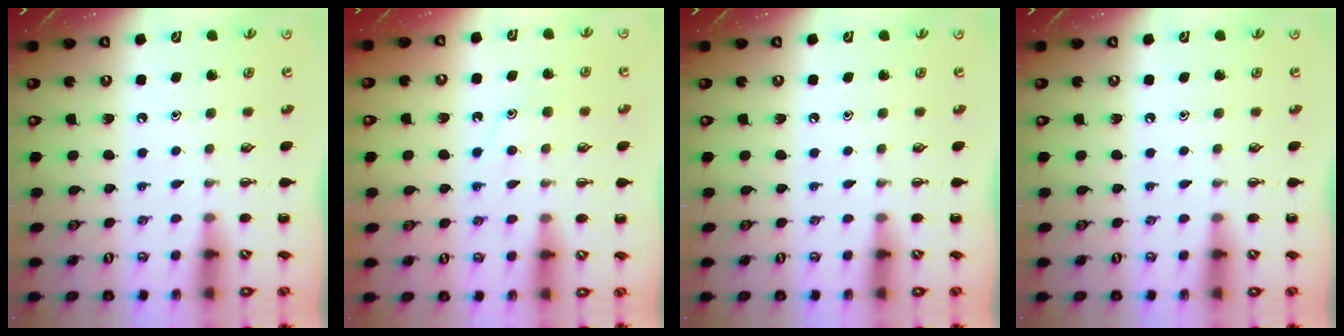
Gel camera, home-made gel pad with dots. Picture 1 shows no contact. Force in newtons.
{"total": 10.2, "press": 10.2, "slide": 0.8}
{"total": 0.0}
{"total": 0.0}